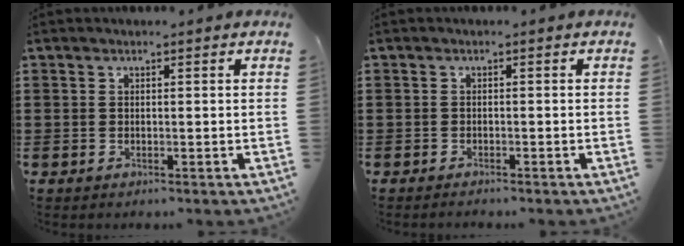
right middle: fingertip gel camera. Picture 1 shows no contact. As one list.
[{"total": 0.6, "force": [-0.5, 0.1, 0.2], "torque": [-0.005, -0.003, -0.010]}]